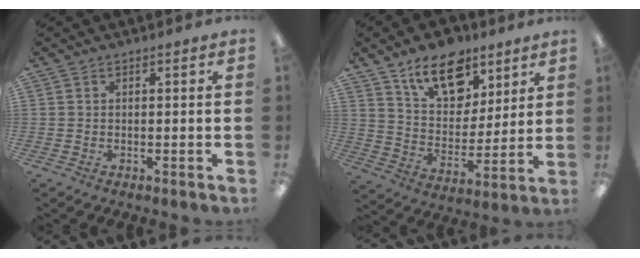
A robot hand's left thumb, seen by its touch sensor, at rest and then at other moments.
{"total": 15.4, "force": [10.1, 9.0, 7.2], "torque": [-0.104, -0.056, 0.182]}